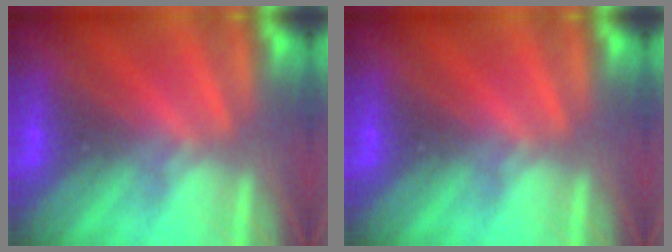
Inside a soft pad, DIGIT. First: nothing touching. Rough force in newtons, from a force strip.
{"total": 0.0}